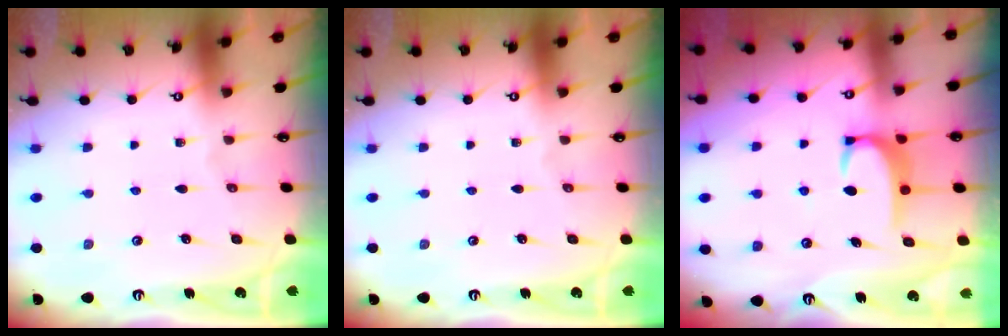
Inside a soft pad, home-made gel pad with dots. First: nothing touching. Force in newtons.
{"total": 0.0}
{"total": 3.5, "press": 3.5, "slide": 0.5}